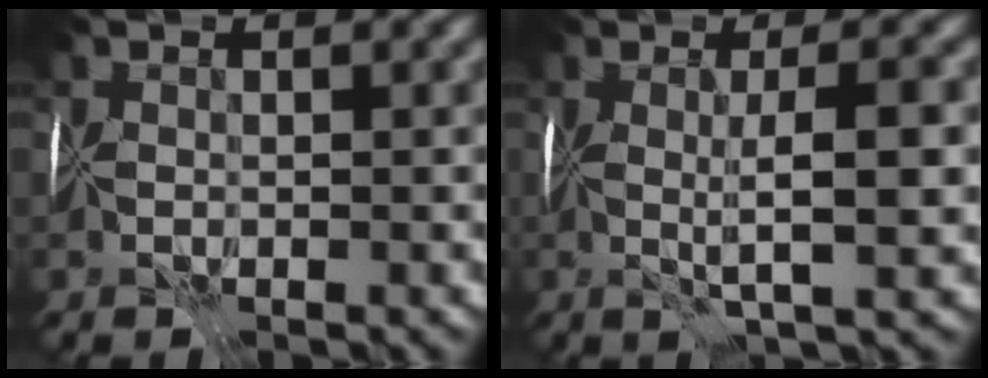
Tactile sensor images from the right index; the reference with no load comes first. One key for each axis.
{"total": 3.9, "fx": 0.1, "fy": -0.7, "fz": 3.8, "tx": -0.055, "ty": 0.000, "tz": 0.006}